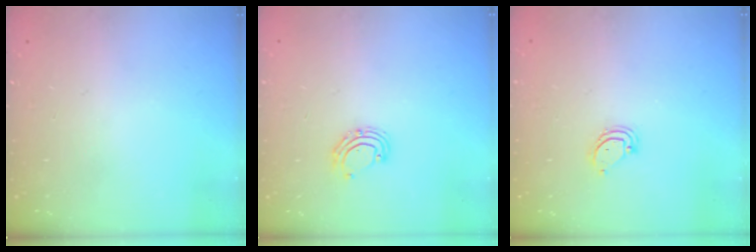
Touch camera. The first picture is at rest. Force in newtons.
{"total": 5.3, "press": 5.1, "slide": 1.4}
{"total": 3.3, "press": 3.3, "slide": 0.4}